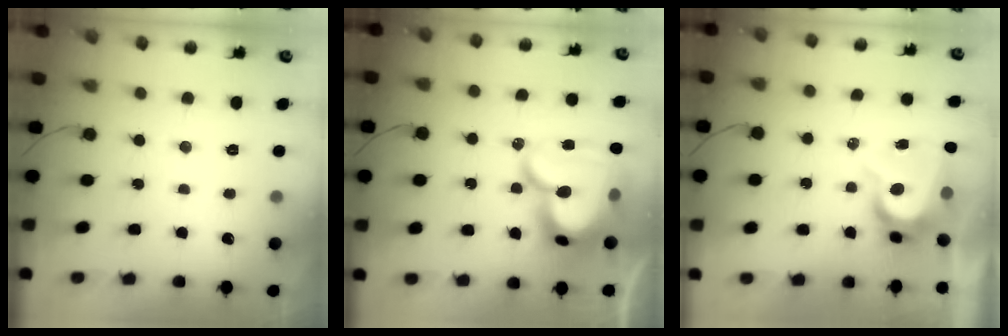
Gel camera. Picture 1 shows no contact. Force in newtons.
{"total": 27.1, "press": 27.0, "slide": 2.4}
{"total": 8.6, "press": 8.5, "slide": 1.0}